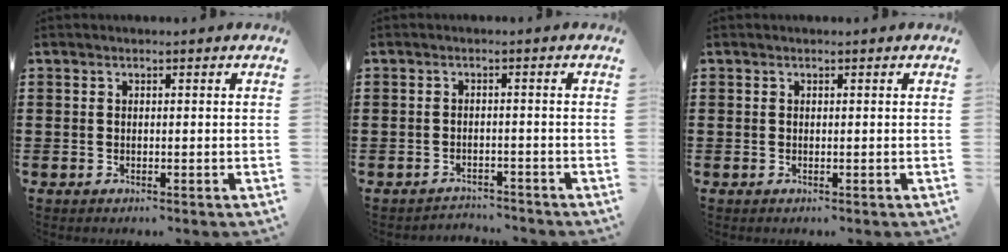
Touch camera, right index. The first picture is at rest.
{"total": 2.2, "force": [-2.2, 0.2, -0.2], "torque": [-0.004, 0.000, -0.050]}
{"total": 0.0}